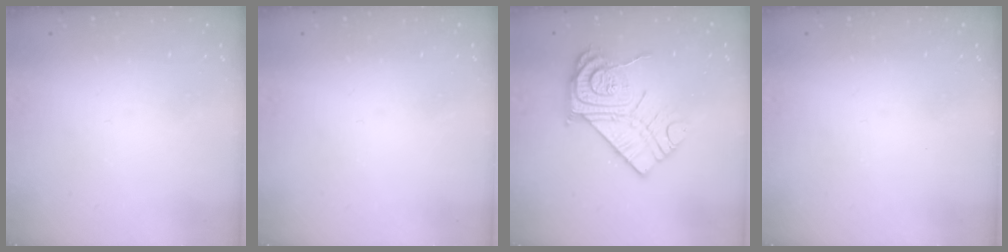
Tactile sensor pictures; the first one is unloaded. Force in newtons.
{"total": 0.0}
{"total": 17.3, "press": 17.2, "slide": 1.3}
{"total": 0.0}